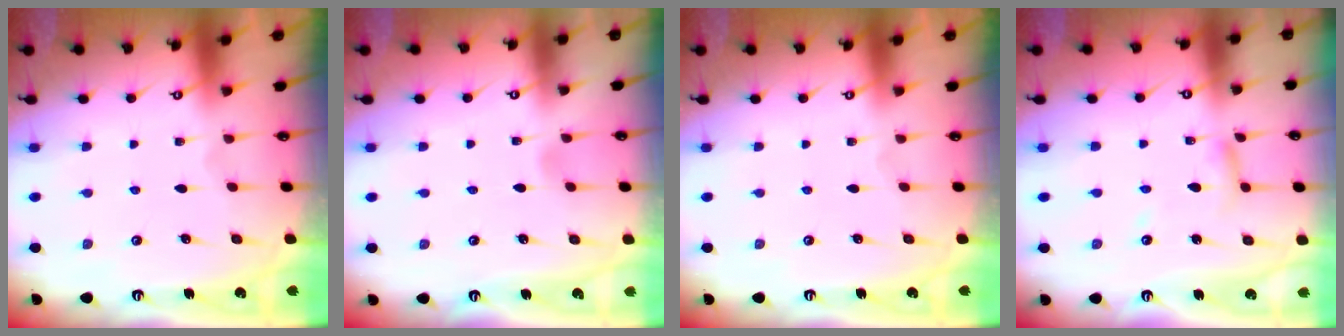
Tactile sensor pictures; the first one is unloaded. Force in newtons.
{"total": 3.0, "press": 3.0, "slide": 0.4}
{"total": 0.0}
{"total": 5.0, "press": 5.0, "slide": 0.4}